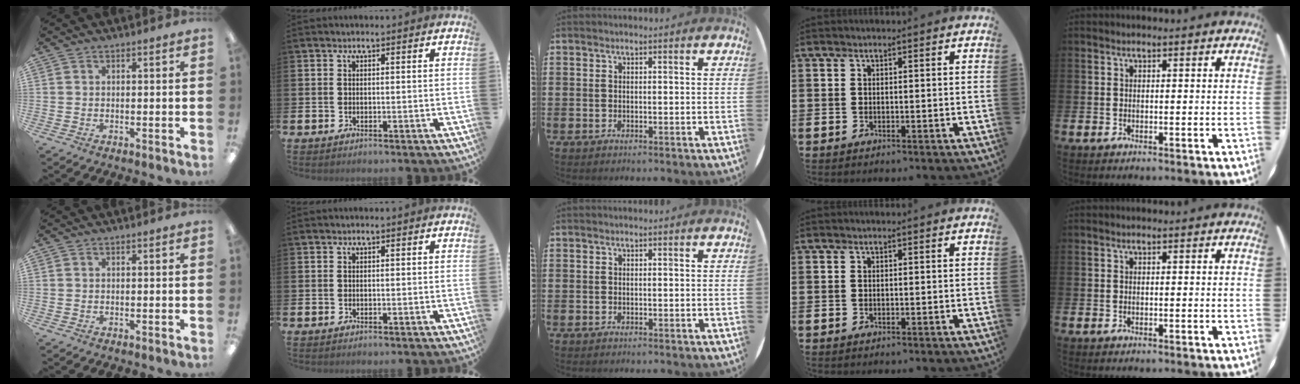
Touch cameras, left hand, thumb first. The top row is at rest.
{}